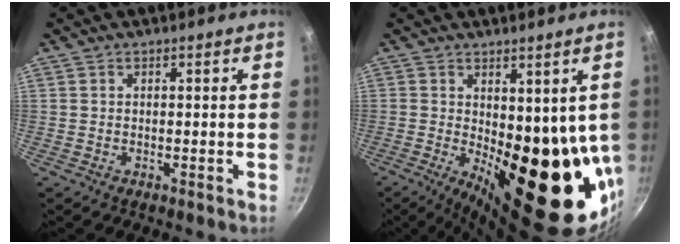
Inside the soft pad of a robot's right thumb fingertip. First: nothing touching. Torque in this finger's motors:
{"motor_torque": [-0.18, 1.77, 2.77, 0.00, 0.24]}